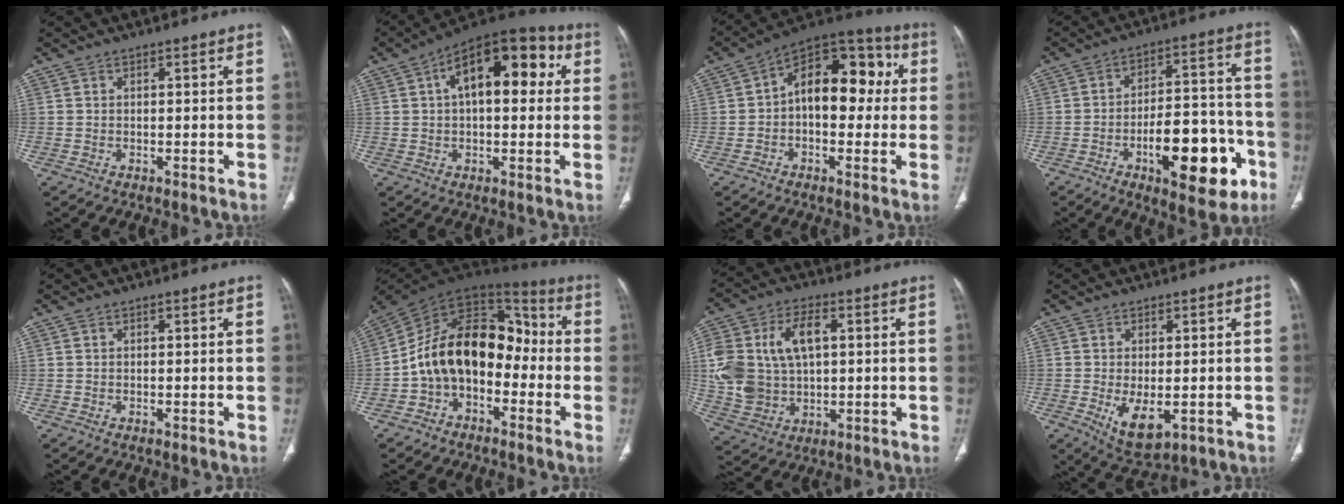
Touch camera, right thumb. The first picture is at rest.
{"total": 17.6, "force": [4.5, 8.8, 14.6], "torque": [-0.182, 0.033, 0.058]}
{"total": 16.0, "force": [1.3, 9.7, 12.6], "torque": [-0.139, 0.047, 0.005]}
{"total": 19.1, "force": [-7.6, 8.2, 15.4], "torque": [-0.195, 0.046, -0.101]}
{"total": 0.0}
{"total": 17.6, "force": [-3.3, 11.9, 12.6], "torque": [-0.181, 0.079, -0.067]}
{"total": 15.7, "force": [2.5, 10.3, 11.6], "torque": [-0.221, 0.012, 0.055]}
{"total": 7.1, "force": [-1.6, 3.7, 5.9], "torque": [-0.095, -0.017, -0.011]}